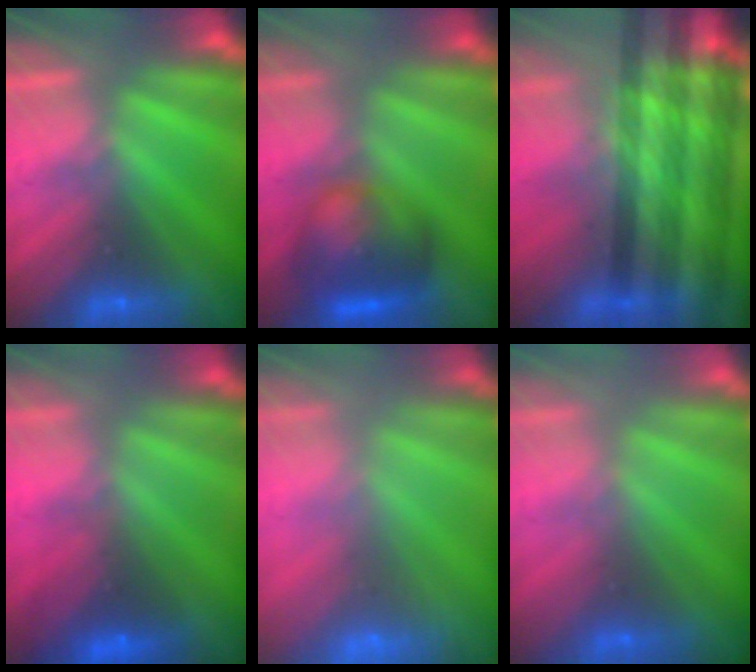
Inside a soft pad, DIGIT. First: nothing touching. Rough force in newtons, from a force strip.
{"total": 8.9}
{"total": 11.8}
{"total": 2.8}
{"total": 8.6}
{"total": 2.9}